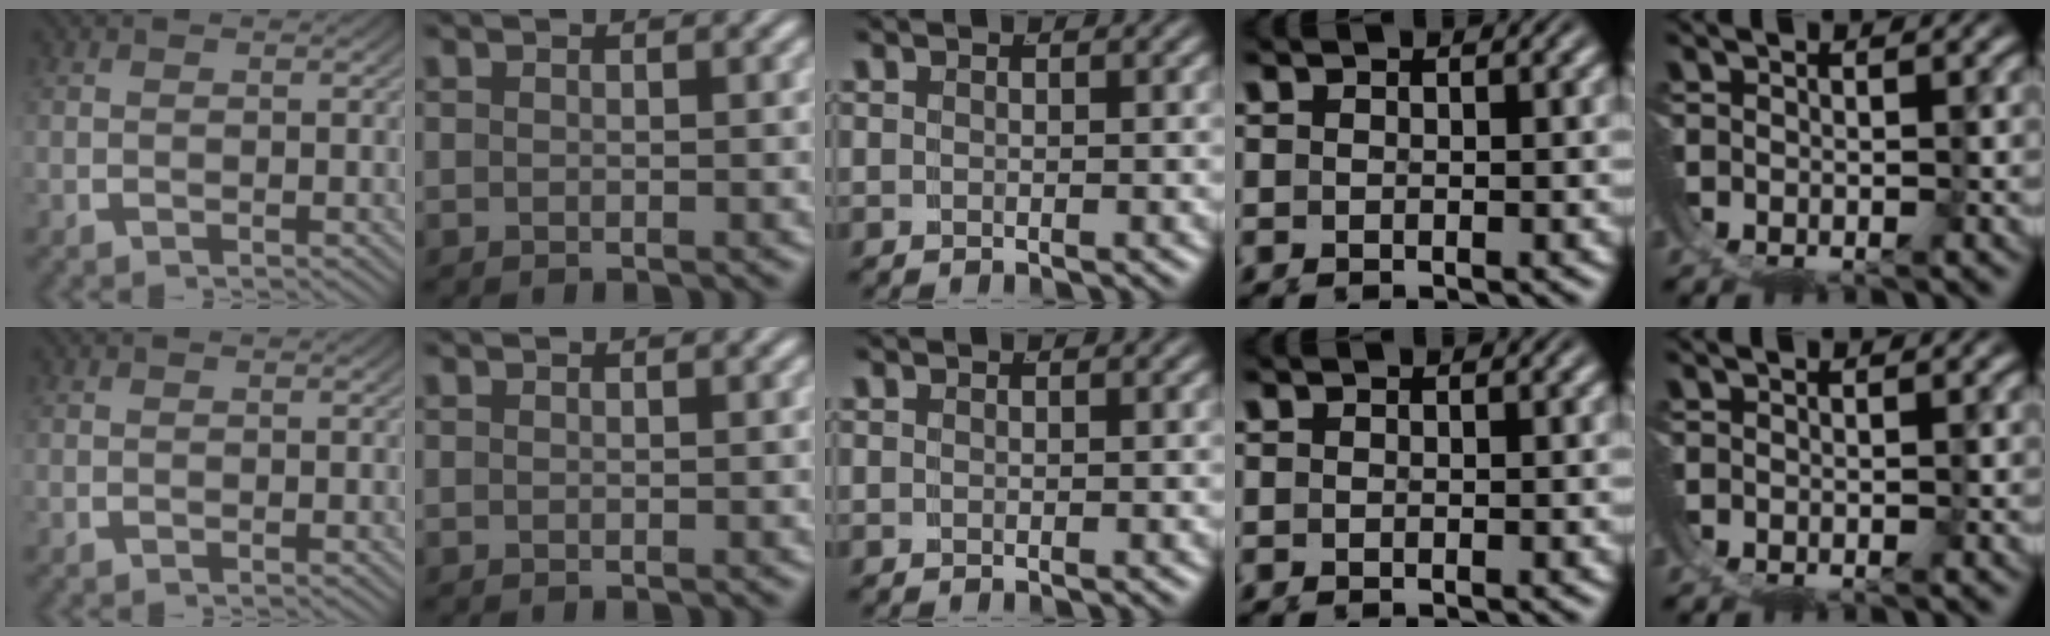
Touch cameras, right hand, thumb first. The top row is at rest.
{}